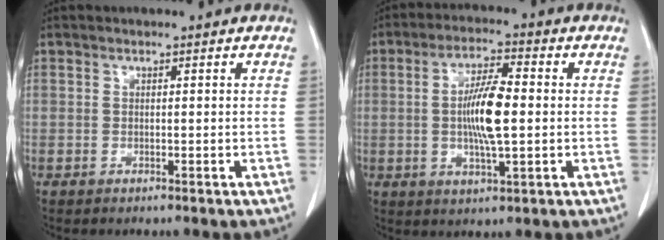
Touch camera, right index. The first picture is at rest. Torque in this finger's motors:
{"motor_torque": [0.82, -0.21, 0.34, 0.14]}